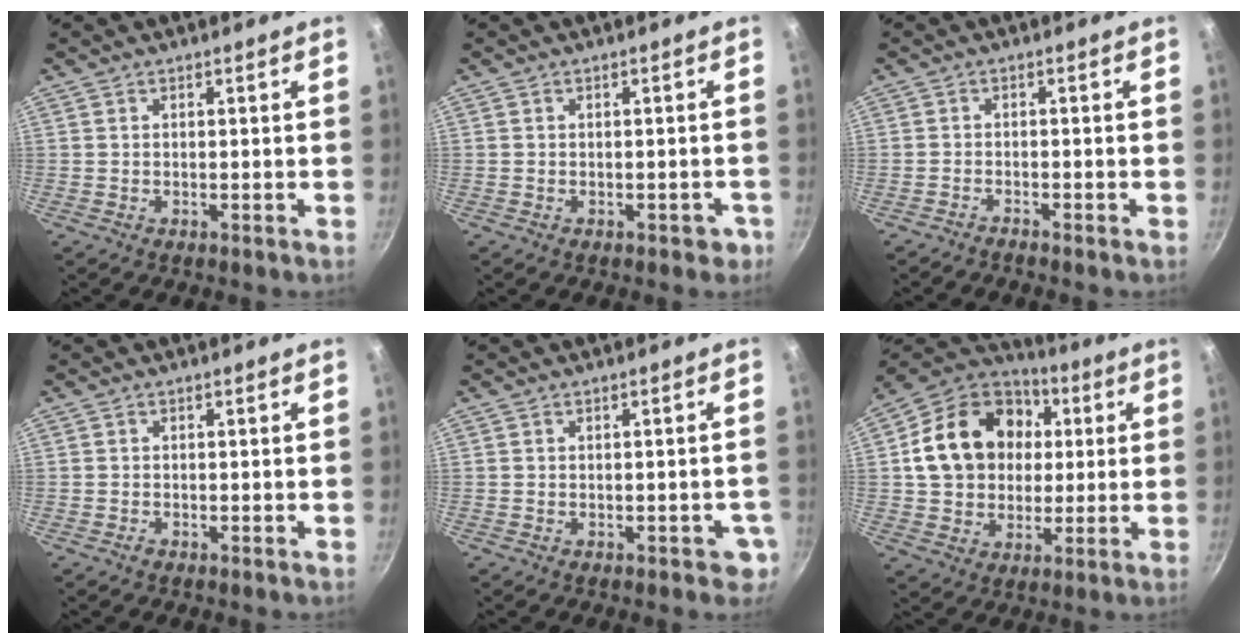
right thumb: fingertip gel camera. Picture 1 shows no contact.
{"total": 2.5, "force": [-1.1, 1.8, 1.3], "torque": [0.006, 0.024, -0.001]}
{"total": 1.3, "force": [-1.3, -0.2, 0.0], "torque": [-0.015, 0.016, -0.024]}
{"total": 0.7, "force": [-0.5, 0.4, 0.2], "torque": [-0.006, 0.003, -0.011]}
{"total": 3.3, "force": [-1.1, 2.2, 2.3], "torque": [-0.006, 0.011, -0.008]}
{"total": 20.3, "force": [3.3, 16.2, 11.9], "torque": [-0.182, 0.027, 0.053]}